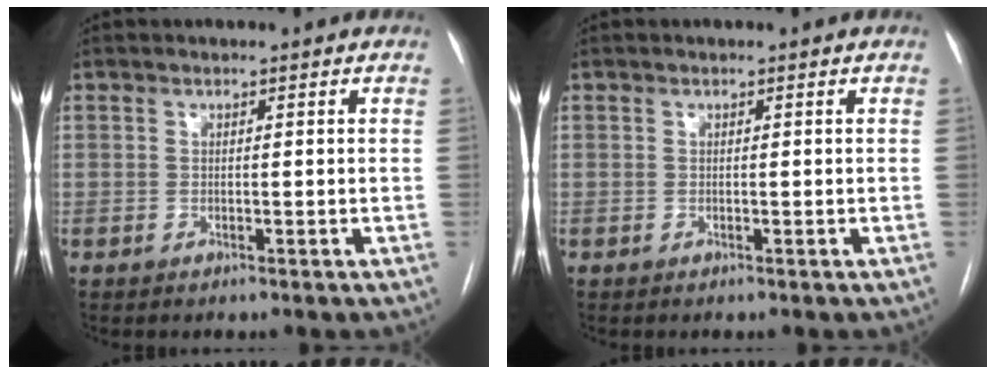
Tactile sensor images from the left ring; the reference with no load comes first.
{"total": 0.0}